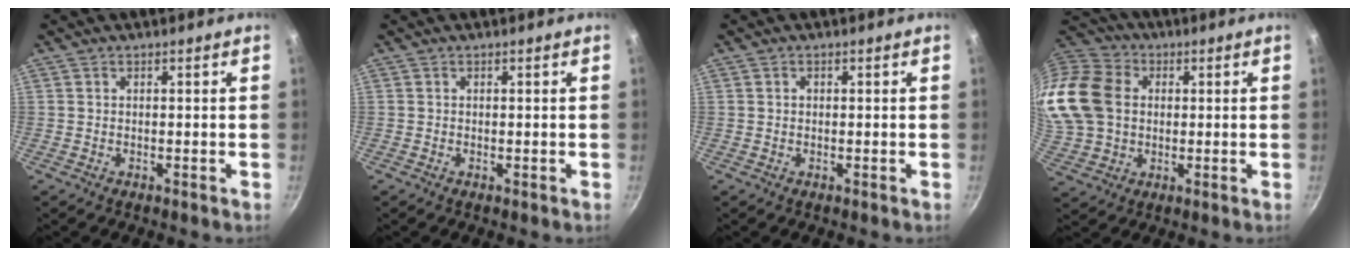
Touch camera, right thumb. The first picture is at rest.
{"total": 0.0}
{"total": 0.8, "force": [0.1, 0.7, 0.4], "torque": [-0.004, 0.004, 0.002]}
{"total": 21.6, "force": [2.5, 17.4, 12.5], "torque": [-0.265, 0.028, 0.042]}